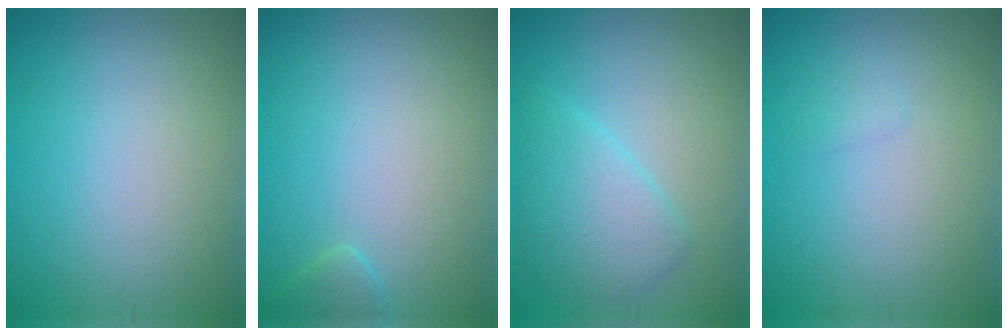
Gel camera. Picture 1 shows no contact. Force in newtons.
{"total": 1.1, "press": 1.1, "slide": 0.1}
{"total": 4.0, "press": 4.0, "slide": 0.1}
{"total": 0.5, "press": 0.5, "slide": 0.0}